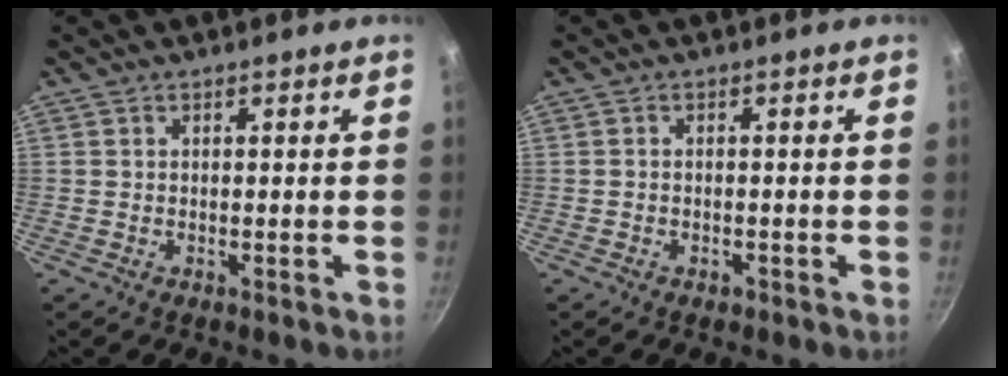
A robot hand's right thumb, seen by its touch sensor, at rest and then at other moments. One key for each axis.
{"total": 0.9, "fx": -0.6, "fy": 0.6, "fz": 0.4, "tx": -0.007, "ty": 0.003, "tz": -0.009}